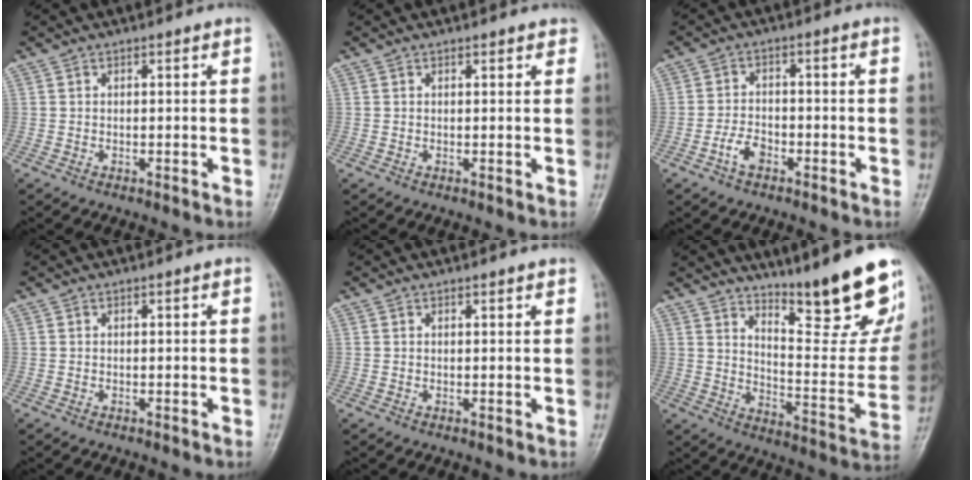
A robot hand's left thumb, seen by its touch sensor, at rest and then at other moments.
{"total": 1.3, "force": [1.0, 0.6, 0.6], "torque": [0.002, -0.002, 0.007]}
{"total": 4.1, "force": [-2.3, 2.4, 2.4], "torque": [-0.043, 0.020, -0.046]}
{"total": 0.0}
{"total": 0.8, "force": [0.7, 0.2, 0.4], "torque": [-0.005, -0.002, 0.008]}
{"total": 21.2, "force": [16.3, 4.1, 13.0], "torque": [-0.148, -0.123, 0.235]}